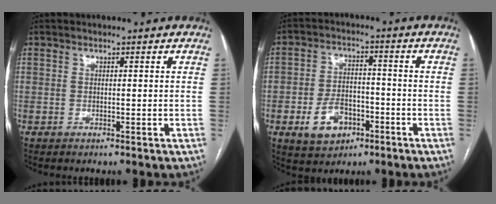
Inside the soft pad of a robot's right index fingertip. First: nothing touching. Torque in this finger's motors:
{"motor_torque": [0.42, -0.40, -0.05, -0.05]}